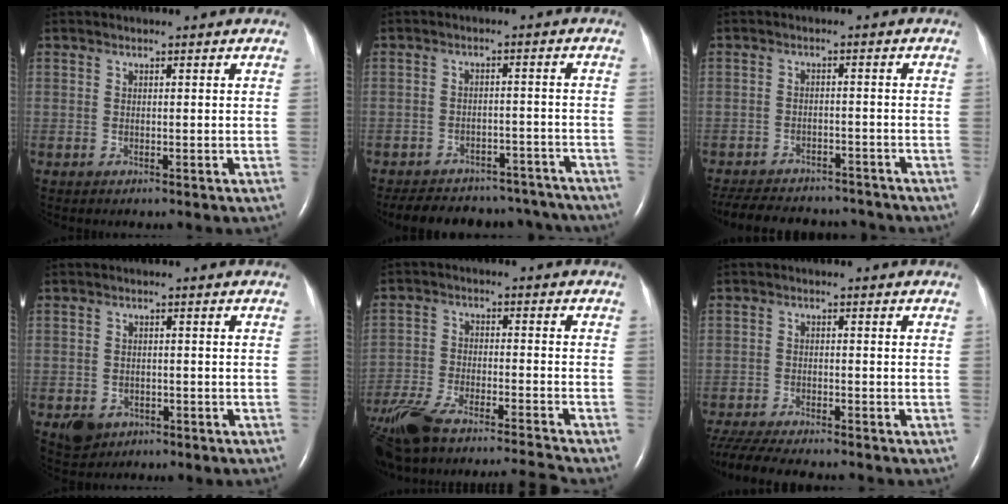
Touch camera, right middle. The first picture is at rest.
{"total": 18.5, "force": [-16.2, 6.9, 5.3], "torque": [-0.114, 0.007, -0.200]}
{"total": 15.8, "force": [-14.0, 5.2, 5.2], "torque": [-0.131, -0.007, -0.188]}
{"total": 3.5, "force": [-2.0, 2.7, 1.0], "torque": [-0.019, 0.005, -0.021]}
{"total": 18.3, "force": [-16.2, 0.3, 8.5], "torque": [-0.189, -0.017, -0.271]}
{"total": 12.8, "force": [-11.3, 1.9, 5.7], "torque": [-0.106, -0.022, -0.173]}